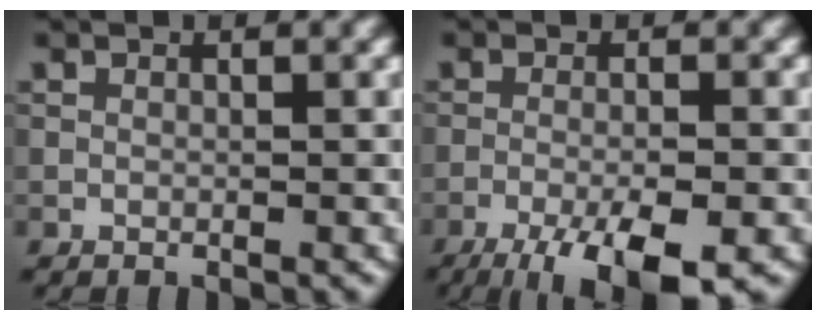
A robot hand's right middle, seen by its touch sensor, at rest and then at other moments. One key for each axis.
{"total": 8.2, "fx": -5.0, "fy": 2.1, "fz": 6.1, "tx": -0.097, "ty": -0.022, "tz": -0.083}